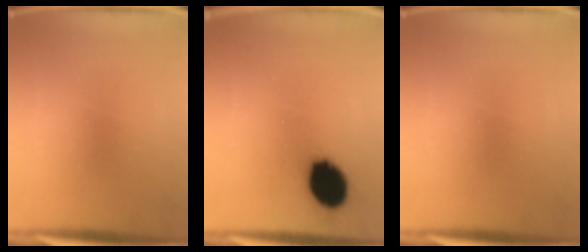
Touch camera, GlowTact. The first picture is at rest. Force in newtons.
{"total": 12.9}
{"total": 0.0}